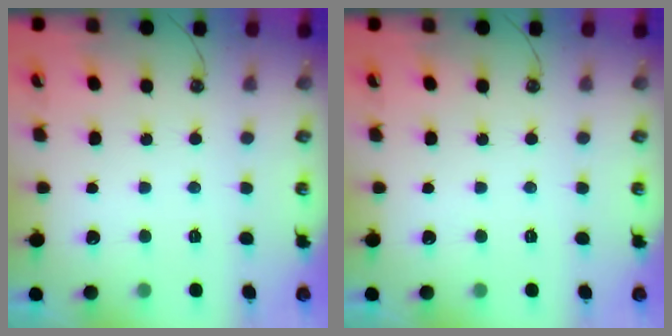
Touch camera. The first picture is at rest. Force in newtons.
{"total": 0.0}